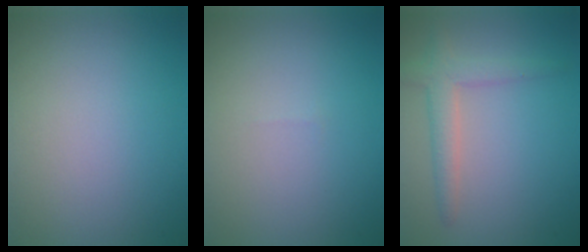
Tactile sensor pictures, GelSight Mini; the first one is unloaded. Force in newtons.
{"total": 0.0}
{"total": 2.7, "press": 2.7, "slide": 0.2}